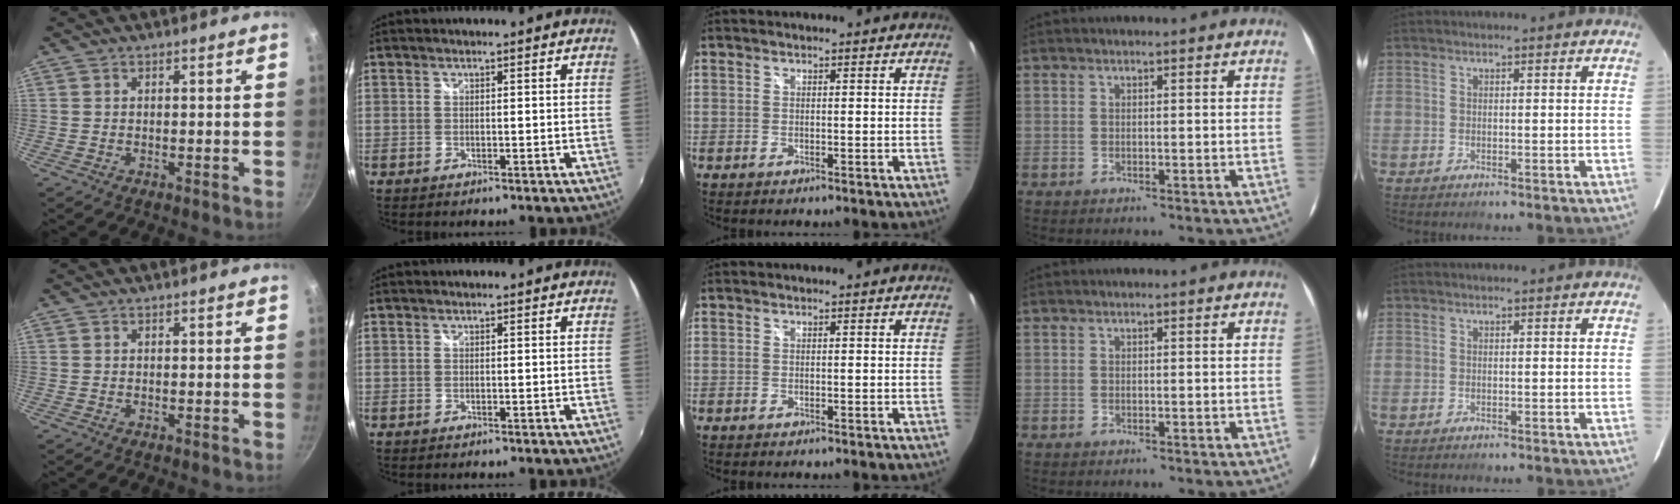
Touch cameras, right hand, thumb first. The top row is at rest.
{}